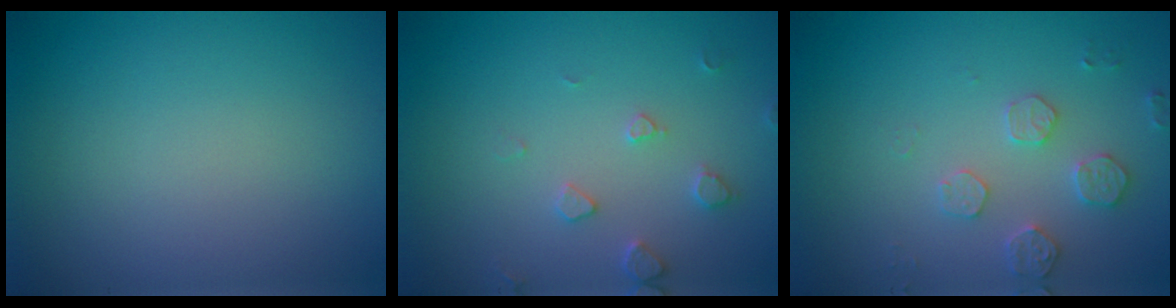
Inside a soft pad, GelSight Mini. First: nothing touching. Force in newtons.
{"total": 1.9, "press": 1.8, "slide": 0.3}
{"total": 2.5, "press": 2.5, "slide": 0.5}